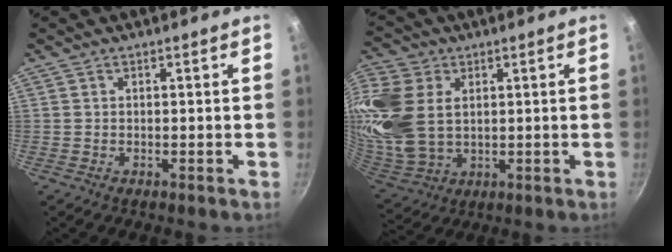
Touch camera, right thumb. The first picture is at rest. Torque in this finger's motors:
{"motor_torque": [1.74, 3.28, 0.35, -0.04, 0.32]}